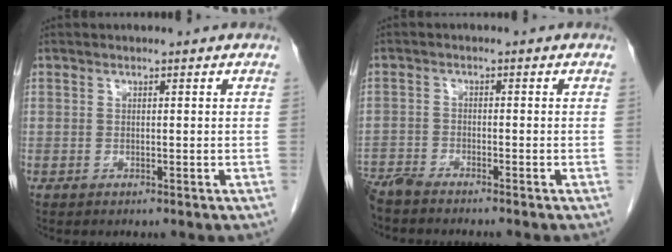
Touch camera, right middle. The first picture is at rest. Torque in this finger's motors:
{"motor_torque": [0.08, -0.77, 0.05, 0.02]}